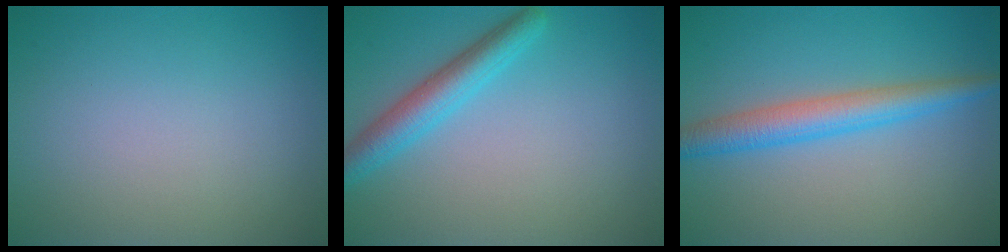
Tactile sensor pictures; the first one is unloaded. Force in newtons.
{"total": 3.6, "press": 3.6, "slide": 0.1}
{"total": 4.0, "press": 4.0, "slide": 0.1}